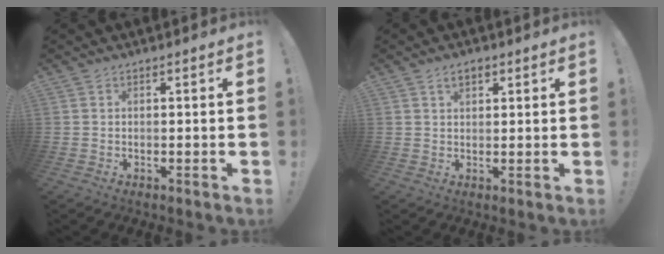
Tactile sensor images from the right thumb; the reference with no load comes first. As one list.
[{"total": 3.3, "force": [1.6, 2.0, 2.1], "torque": [-0.029, -0.001, 0.028]}]